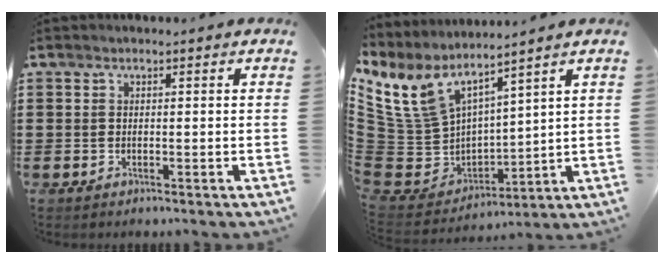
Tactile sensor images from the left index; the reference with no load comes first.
{"total": 9.6, "force": [6.0, 5.5, 5.1], "torque": [-0.158, -0.045, 0.113]}